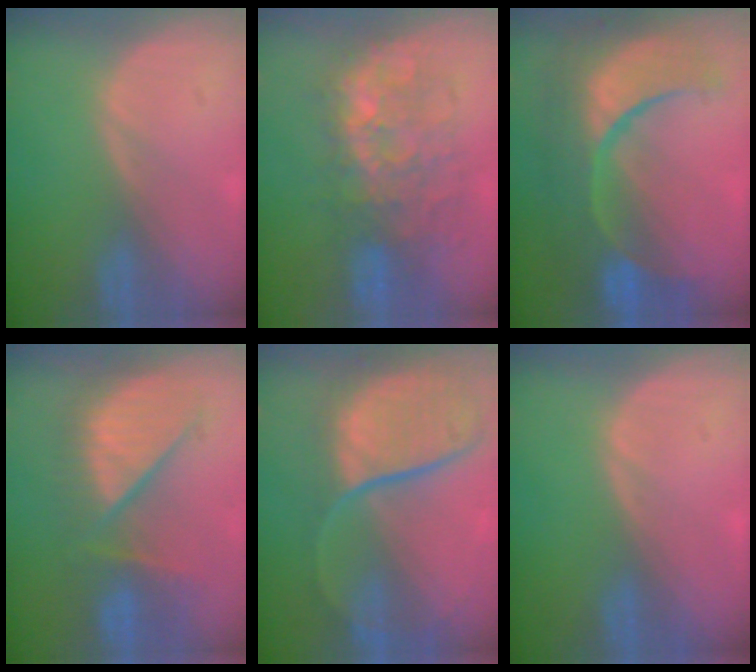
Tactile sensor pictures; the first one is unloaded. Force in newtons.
{"total": 9.6, "press": 9.3, "slide": 2.3}
{"total": 12.3, "press": 12.2, "slide": 1.4}
{"total": 9.7, "press": 9.3, "slide": 3.0}
{"total": 12.2, "press": 9.9, "slide": 7.0}
{"total": 0.0}